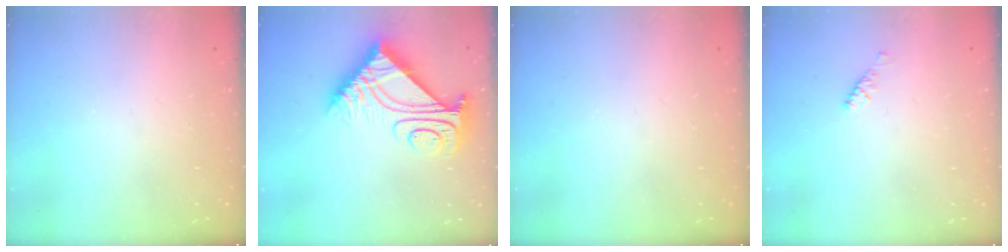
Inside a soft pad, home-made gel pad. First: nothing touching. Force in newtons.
{"total": 13.6, "press": 13.5, "slide": 1.5}
{"total": 0.0}
{"total": 2.9, "press": 2.8, "slide": 0.6}